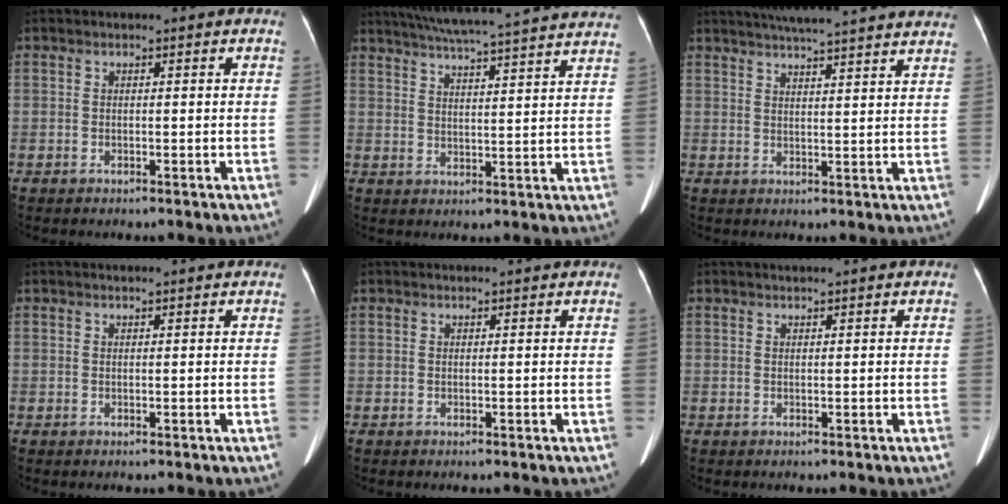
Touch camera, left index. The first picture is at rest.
{"total": 24.8, "force": [22.5, 0.3, 10.6], "torque": [-0.177, -0.008, 0.287]}
{"total": 21.2, "force": [19.1, 1.0, 9.1], "torque": [-0.139, 0.004, 0.238]}
{"total": 2.6, "force": [2.3, 0.1, 1.0], "torque": [-0.010, 0.011, 0.027]}
{"total": 2.6, "force": [2.5, 0.0, 0.6], "torque": [-0.007, 0.009, 0.026]}
{"total": 2.4, "force": [2.2, -0.1, 0.9], "torque": [-0.009, 0.010, 0.028]}